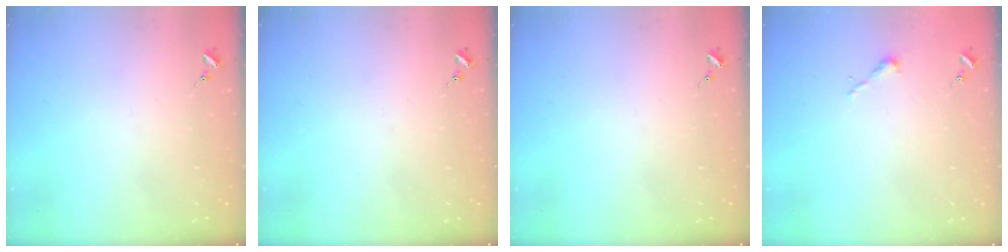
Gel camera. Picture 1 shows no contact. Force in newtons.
{"total": 0.0}
{"total": 0.0}
{"total": 2.5, "press": 2.5, "slide": 0.2}